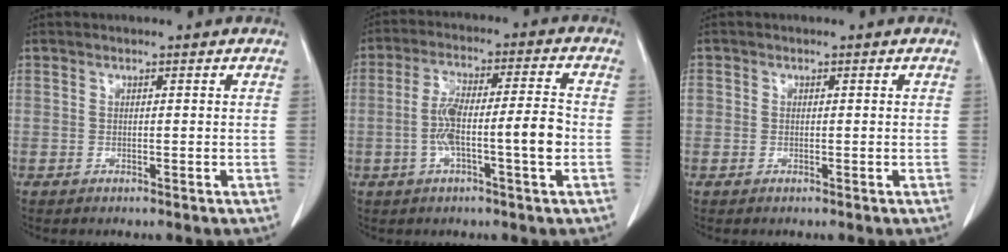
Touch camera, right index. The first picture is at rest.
{"total": 8.8, "force": [-1.7, 0.8, 8.6], "torque": [-0.164, 0.017, -0.030]}
{"total": 1.2, "force": [0.0, 1.1, 0.3], "torque": [-0.002, 0.007, 0.000]}